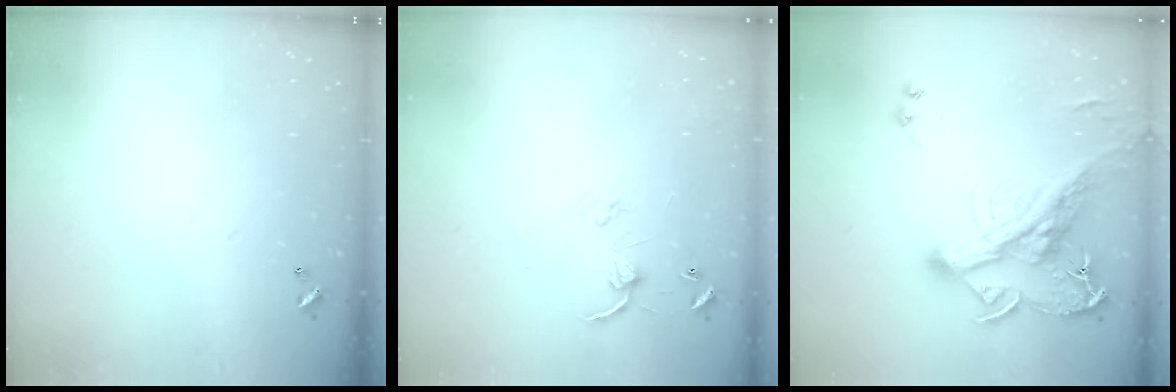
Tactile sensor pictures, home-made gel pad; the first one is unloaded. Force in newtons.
{"total": 4.6, "press": 4.6, "slide": 0.4}
{"total": 8.1, "press": 7.8, "slide": 2.3}